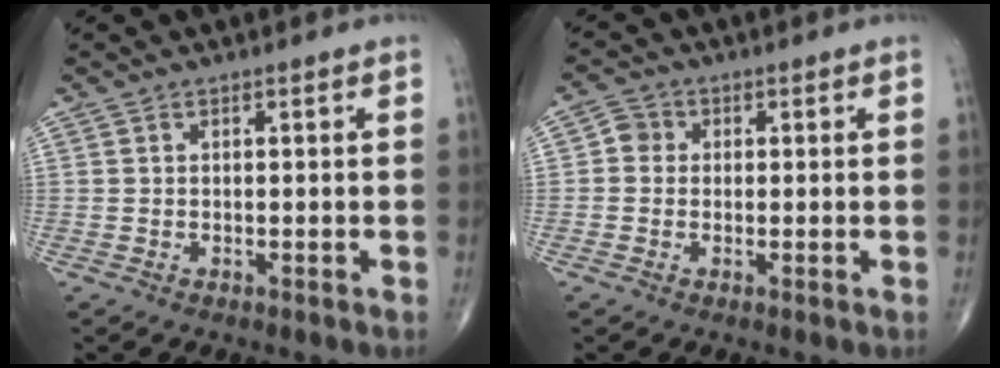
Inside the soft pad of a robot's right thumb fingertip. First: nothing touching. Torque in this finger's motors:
{"motor_torque": [-0.44, -0.06, -0.12, 0.00, 0.00]}